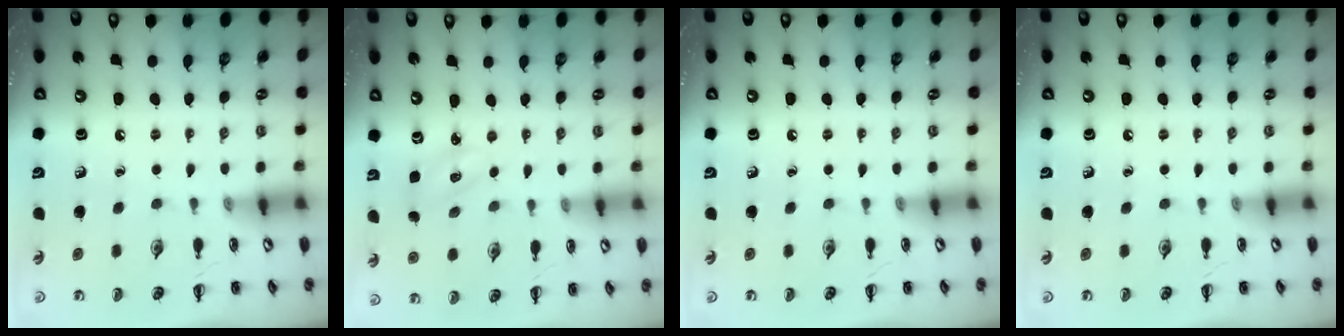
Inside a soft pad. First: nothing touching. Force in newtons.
{"total": 2.8, "press": 2.7, "slide": 0.7}
{"total": 0.0}
{"total": 0.0}